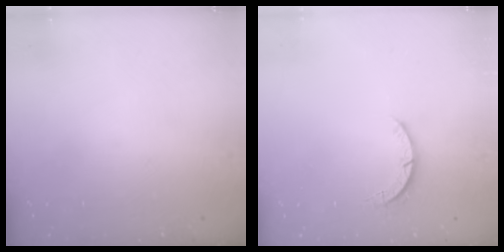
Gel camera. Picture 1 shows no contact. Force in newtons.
{"total": 2.7, "press": 2.7, "slide": 0.4}